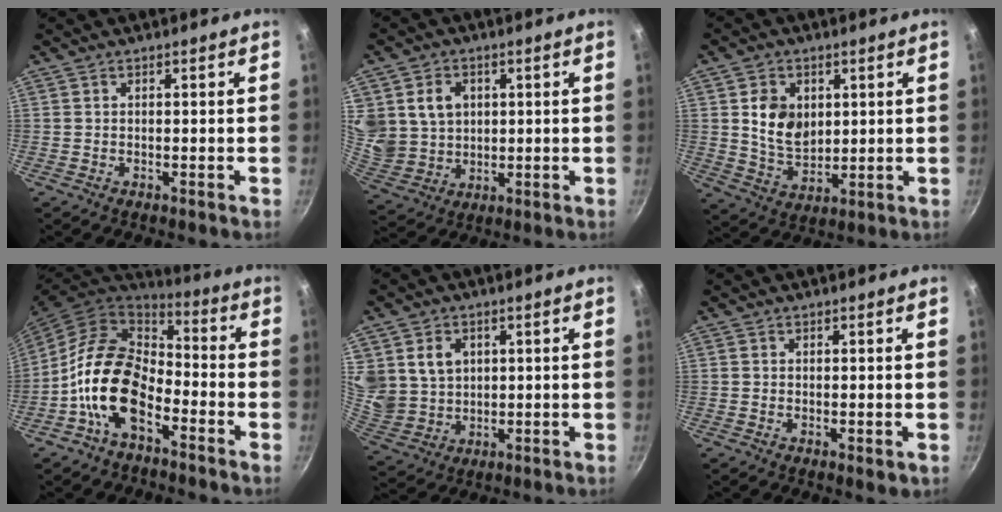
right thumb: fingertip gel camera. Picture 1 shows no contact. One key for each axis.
{"total": 12.4, "fx": 3.4, "fy": 10.5, "fz": 5.8, "tx": -0.102, "ty": -0.014, "tz": 0.077}
{"total": 9.4, "fx": 2.1, "fy": 6.9, "fz": 5.9, "tx": -0.083, "ty": -0.020, "tz": 0.045}
{"total": 16.0, "fx": -6.0, "fy": 9.9, "fz": 11.1, "tx": -0.183, "ty": 0.055, "tz": -0.133}
{"total": 11.2, "fx": 3.5, "fy": 9.3, "fz": 5.3, "tx": -0.087, "ty": -0.020, "tz": 0.080}
{"total": 1.5, "fx": 0.1, "fy": 0.8, "fz": 1.3, "tx": -0.019, "ty": -0.006, "tz": -0.001}